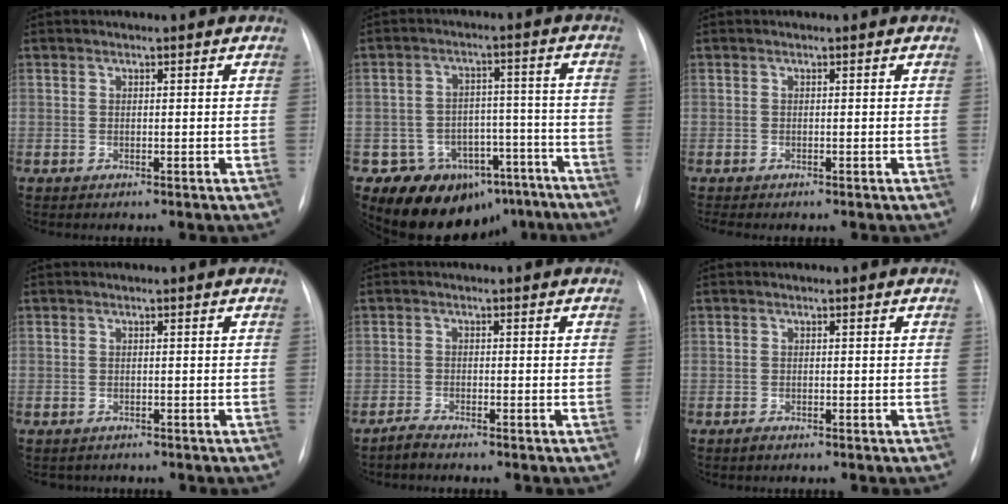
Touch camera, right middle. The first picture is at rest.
{"total": 13.3, "force": [-9.9, 8.6, 2.5], "torque": [-0.015, 0.061, -0.125]}
{"total": 1.6, "force": [-1.3, 0.3, 0.8], "torque": [-0.010, -0.005, -0.014]}
{"total": 1.2, "force": [-0.9, 0.7, -0.2], "torque": [-0.005, 0.000, -0.012]}
{"total": 1.6, "force": [-1.6, -0.1, 0.5], "torque": [-0.019, -0.005, -0.033]}
{"total": 0.6, "force": [-0.4, 0.2, 0.3], "torque": [-0.009, -0.001, -0.005]}